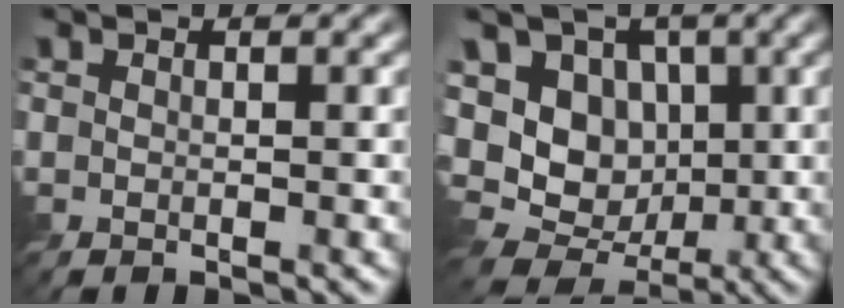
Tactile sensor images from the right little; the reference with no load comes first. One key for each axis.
{"total": 9.8, "fx": 0.2, "fy": 8.2, "fz": 5.4, "tx": -0.108, "ty": 0.016, "tz": -0.021}